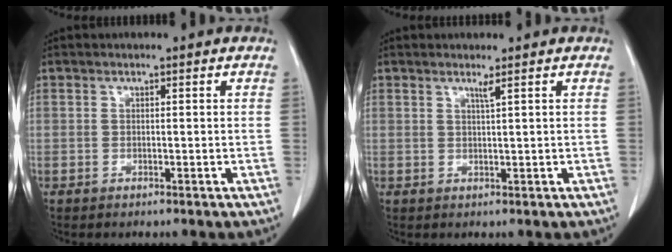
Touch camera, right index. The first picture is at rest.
{"total": 1.1, "force": [0.7, -0.4, 0.7], "torque": [-0.024, -0.009, 0.017]}